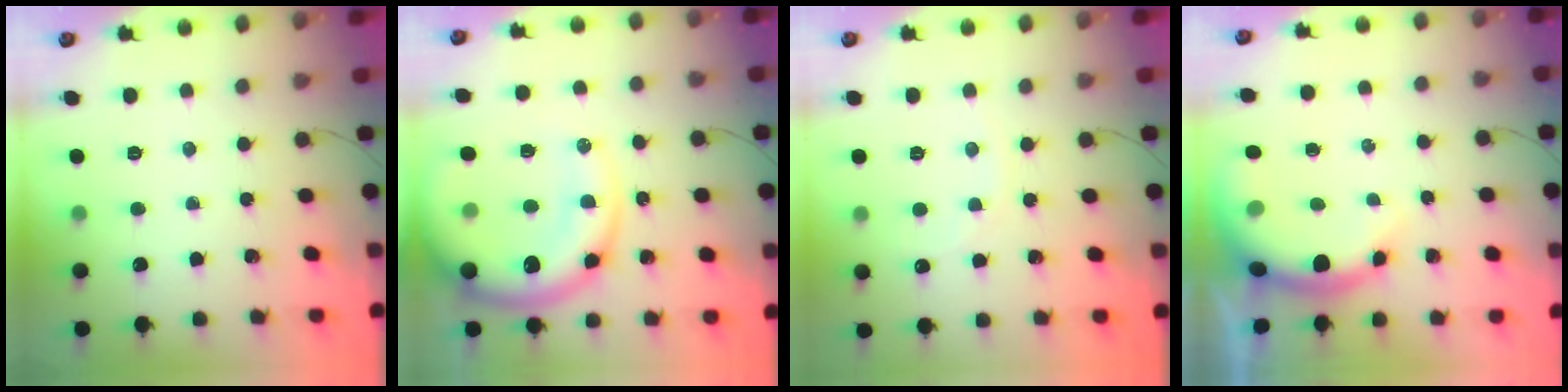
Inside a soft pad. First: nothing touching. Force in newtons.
{"total": 19.5, "press": 18.9, "slide": 4.5}
{"total": 4.6, "press": 4.4, "slide": 1.5}
{"total": 7.5, "press": 7.3, "slide": 1.6}